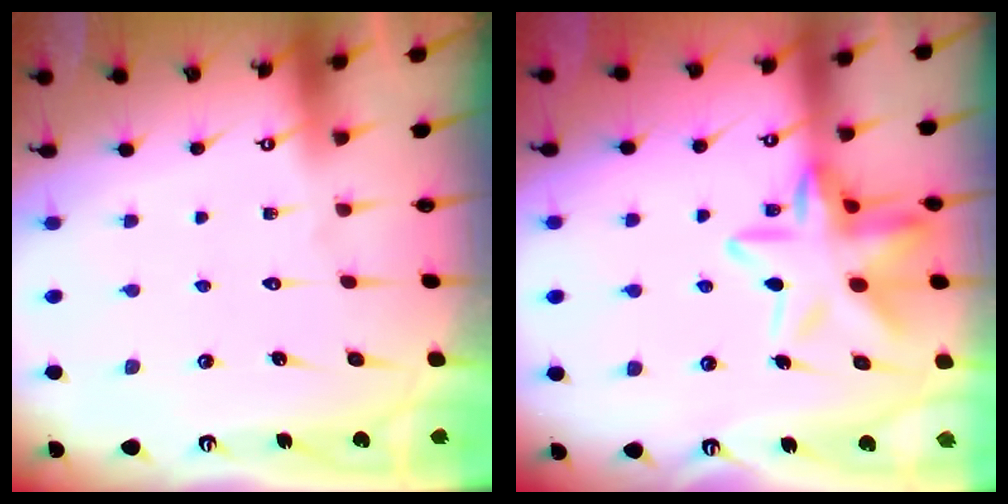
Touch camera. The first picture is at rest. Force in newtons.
{"total": 15.9, "press": 15.8, "slide": 1.6}